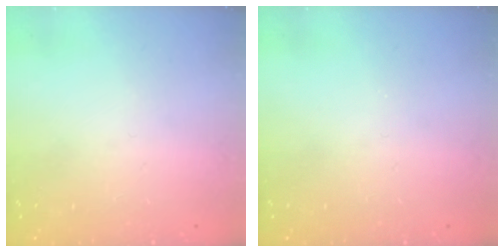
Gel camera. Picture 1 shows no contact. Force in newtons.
{"total": 0.0}